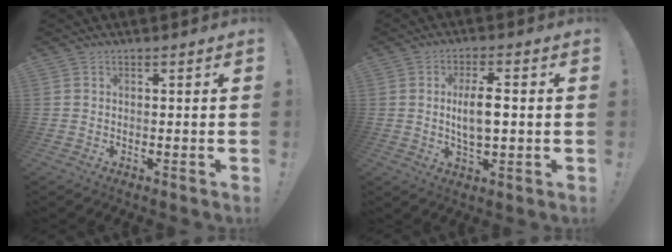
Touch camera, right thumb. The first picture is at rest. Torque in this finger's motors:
{"motor_torque": [-0.08, 0.26, 0.17, 0.34, 0.18]}